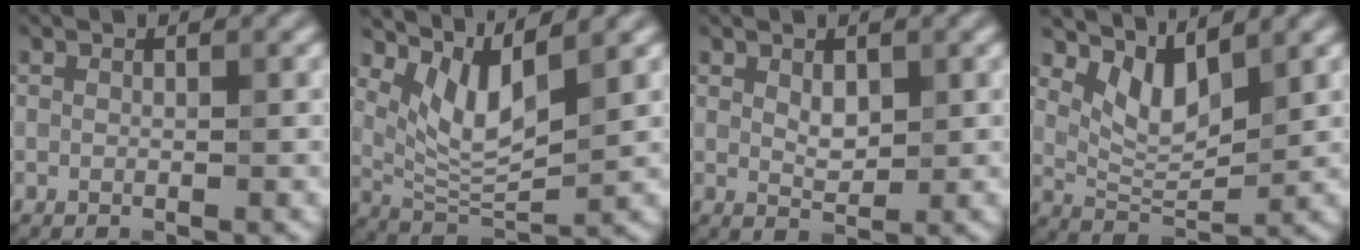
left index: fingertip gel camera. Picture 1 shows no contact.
{"total": 5.2, "force": [3.0, 1.6, 3.9], "torque": [-0.082, -0.017, 0.065]}
{"total": 1.8, "force": [0.6, 1.0, 1.4], "torque": [-0.028, -0.002, 0.013]}
{"total": 4.4, "force": [2.7, 1.8, 2.9], "torque": [-0.063, -0.016, 0.053]}